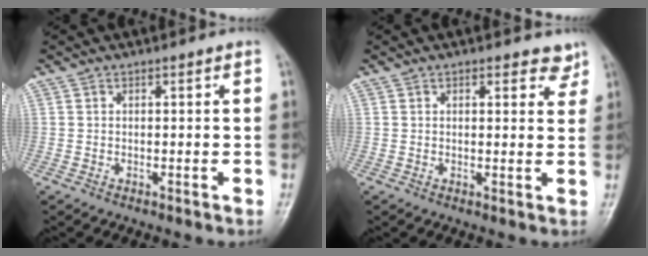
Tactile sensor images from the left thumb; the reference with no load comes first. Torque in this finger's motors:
{"motor_torque": [-0.35, -0.13, -0.26, 0.13, 0.07]}